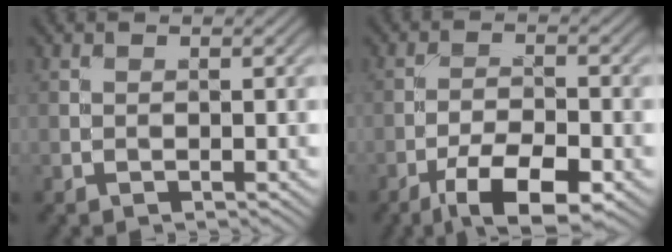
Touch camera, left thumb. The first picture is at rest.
{"total": 8.8, "force": [-5.2, 2.9, 6.4], "torque": [-0.110, -0.003, -0.092]}